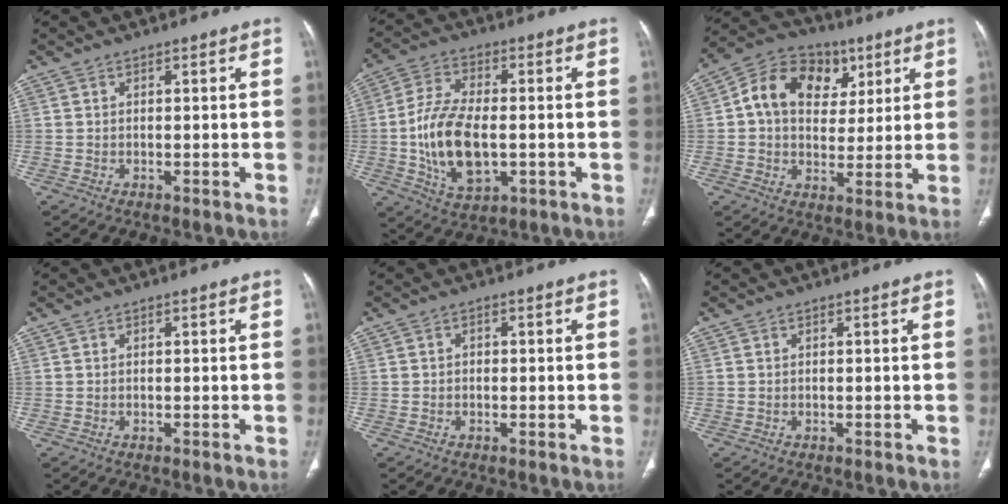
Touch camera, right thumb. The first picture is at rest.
{"total": 14.4, "force": [-1.7, 7.8, 12.0], "torque": [-0.227, 0.003, -0.025]}
{"total": 14.8, "force": [4.5, 11.3, 8.5], "torque": [-0.108, 0.008, 0.068]}
{"total": 0.0}
{"total": 0.9, "force": [-0.2, 0.7, 0.4], "torque": [0.000, 0.004, -0.006]}
{"total": 0.0}